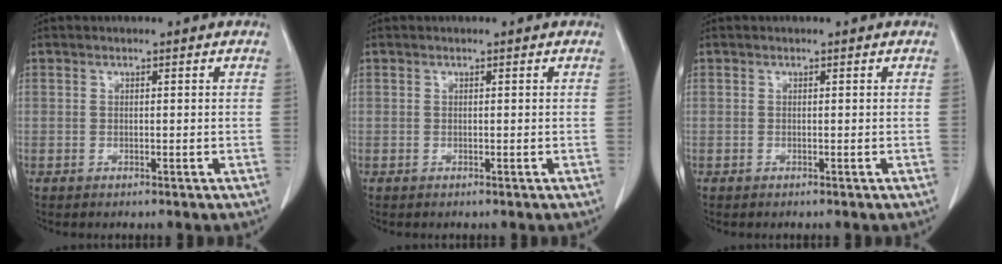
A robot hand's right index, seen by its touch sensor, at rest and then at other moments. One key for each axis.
{"total": 0.0}
{"total": 0.0}